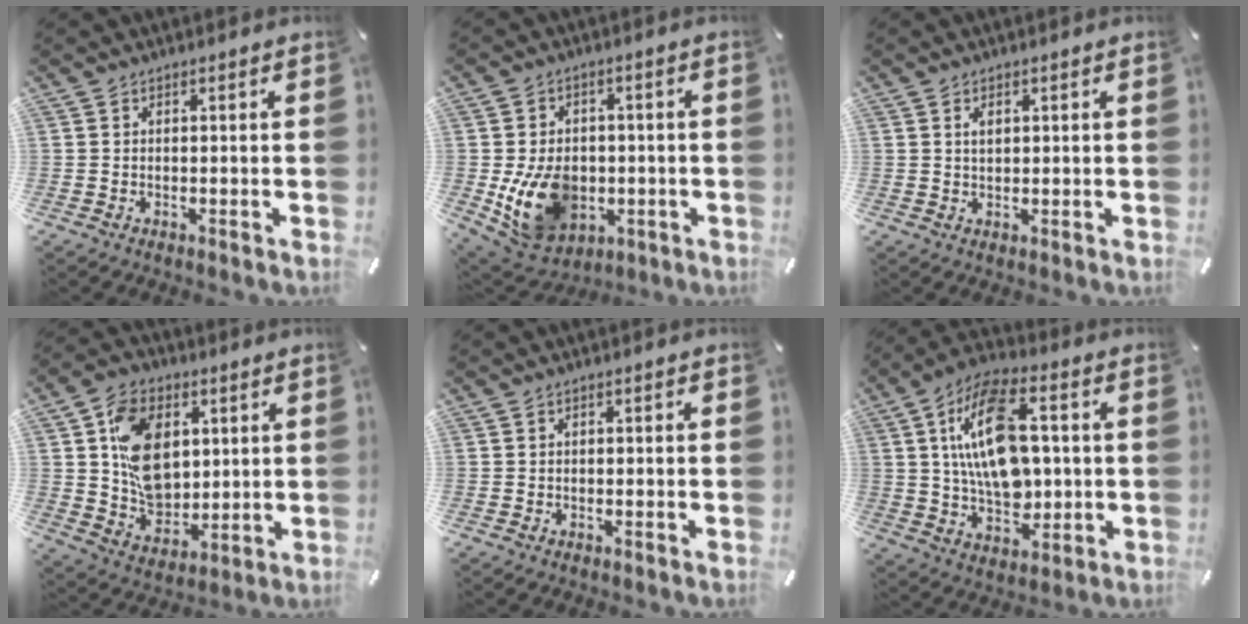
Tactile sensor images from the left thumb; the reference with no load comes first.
{"total": 13.8, "force": [-2.7, 10.7, 8.3], "torque": [-0.174, 0.001, -0.044]}
{"total": 1.9, "force": [0.6, 1.0, 1.4], "torque": [-0.031, 0.003, 0.010]}
{"total": 14.3, "force": [3.2, 10.8, 8.8], "torque": [-0.168, 0.007, 0.064]}
{"total": 0.7, "force": [-0.3, 0.5, 0.4], "torque": [-0.006, 0.002, -0.006]}
{"total": 18.4, "force": [2.3, 11.4, 14.2], "torque": [-0.281, 0.011, 0.037]}